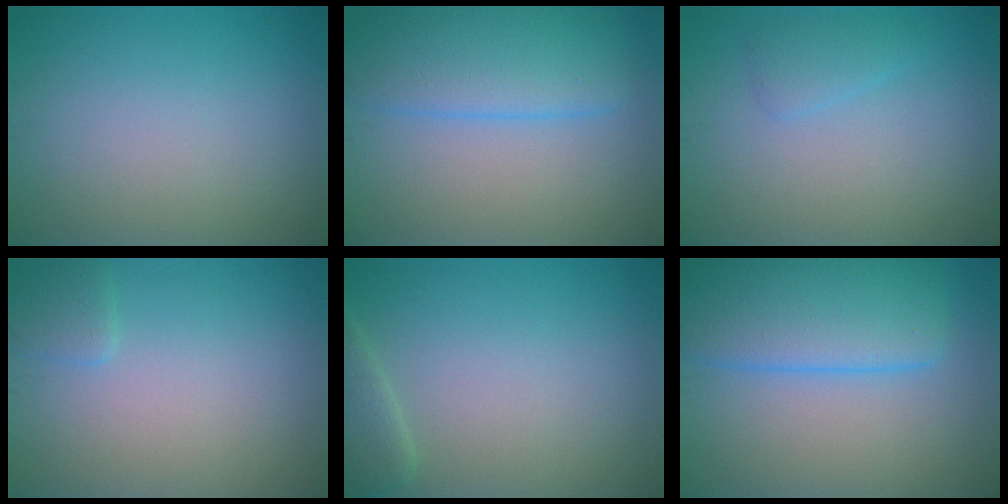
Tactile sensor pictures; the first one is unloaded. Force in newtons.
{"total": 5.6, "press": 5.6, "slide": 0.4}
{"total": 1.4, "press": 1.4, "slide": 0.2}
{"total": 1.2, "press": 1.2, "slide": 0.2}
{"total": 2.2, "press": 2.2, "slide": 0.3}
{"total": 7.9, "press": 7.8, "slide": 0.5}